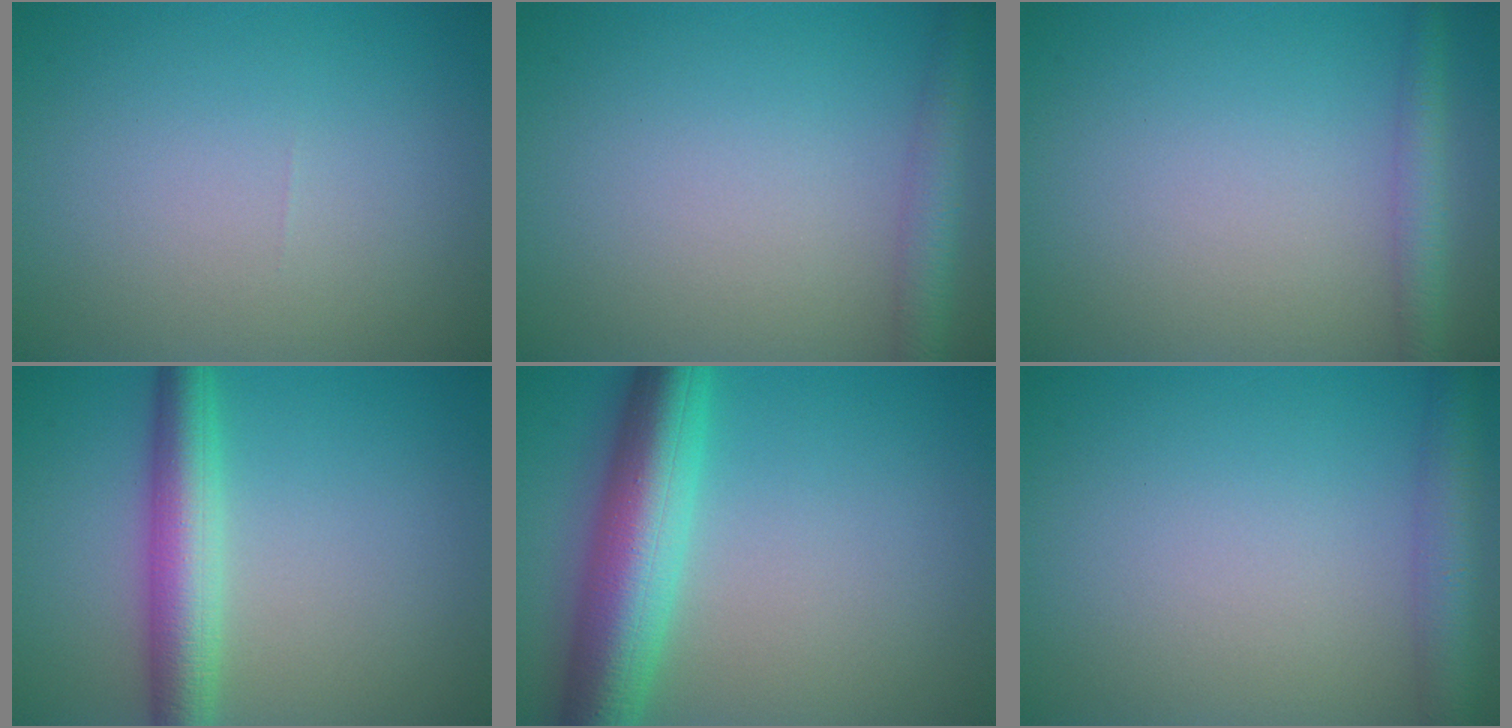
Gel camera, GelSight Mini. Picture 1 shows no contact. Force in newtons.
{"total": 2.8, "press": 2.8, "slide": 0.1}
{"total": 2.4, "press": 2.4, "slide": 0.1}
{"total": 5.2, "press": 5.2, "slide": 0.2}
{"total": 8.5, "press": 8.4, "slide": 0.1}
{"total": 4.0, "press": 3.9, "slide": 0.2}